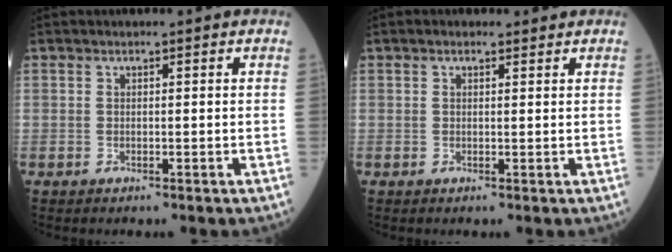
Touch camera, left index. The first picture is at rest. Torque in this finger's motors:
{"motor_torque": [0.62, -0.86, 0.02, 0.01]}